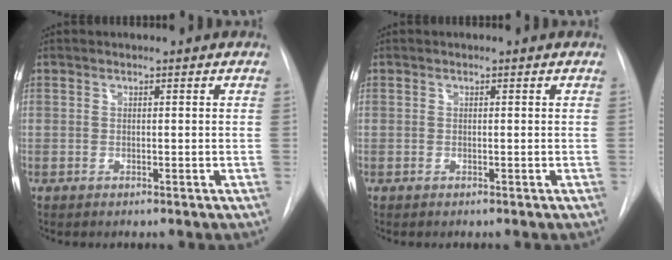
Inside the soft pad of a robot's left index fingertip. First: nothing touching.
{"total": 0.0}